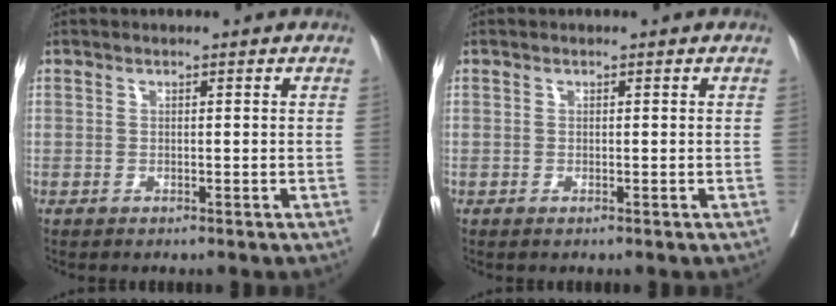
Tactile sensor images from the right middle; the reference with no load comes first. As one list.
[{"total": 0.0}]